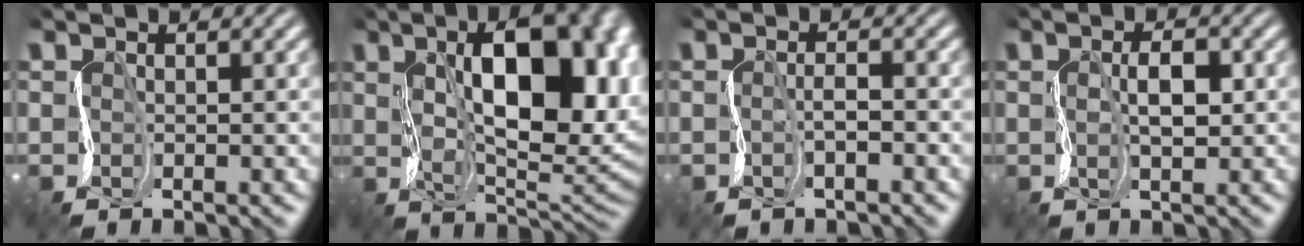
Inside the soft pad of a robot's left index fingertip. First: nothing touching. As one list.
[{"total": 13.4, "force": [3.1, 6.6, 11.2], "torque": [-0.158, 0.018, 0.046]}, {"total": 0.9, "force": [-0.2, -0.6, -0.7], "torque": [-0.008, 0.007, -0.005]}, {"total": 0.9, "force": [0.7, -0.2, 0.5], "torque": [-0.031, 0.010, 0.013]}]